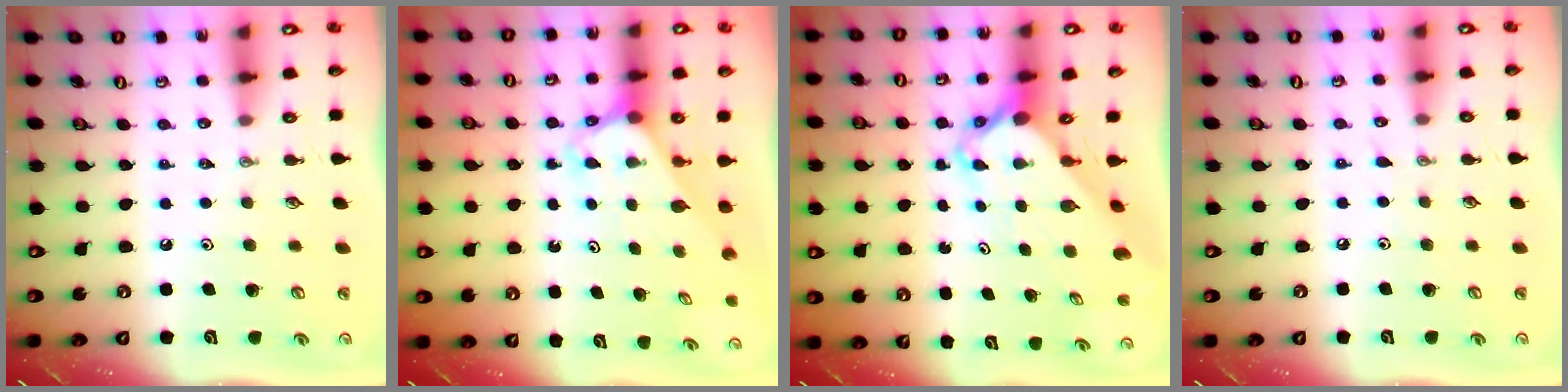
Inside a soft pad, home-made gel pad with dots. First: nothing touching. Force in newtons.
{"total": 2.7, "press": 2.7, "slide": 0.2}
{"total": 3.5, "press": 3.5, "slide": 0.3}
{"total": 2.3, "press": 2.3, "slide": 0.3}